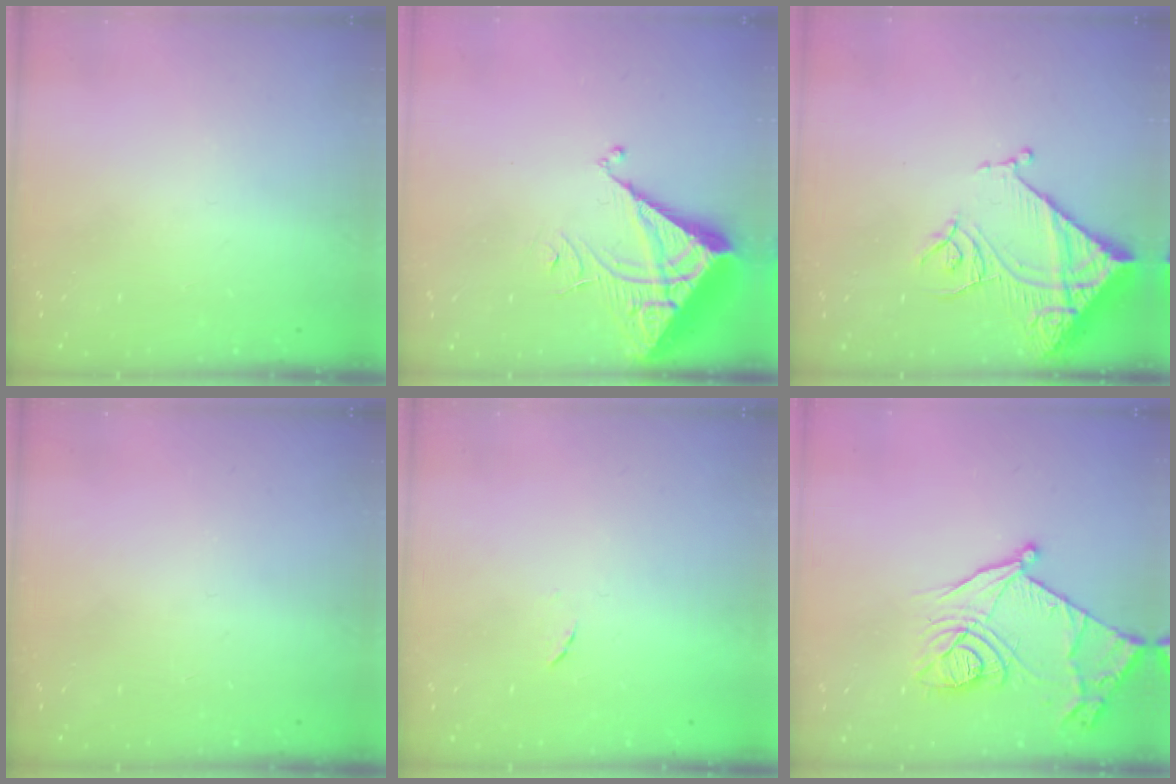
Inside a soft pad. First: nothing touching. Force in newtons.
{"total": 7.0, "press": 7.0, "slide": 0.6}
{"total": 14.9, "press": 14.8, "slide": 1.6}
{"total": 0.0}
{"total": 4.5, "press": 4.5, "slide": 0.5}
{"total": 17.1, "press": 17.1, "slide": 1.2}